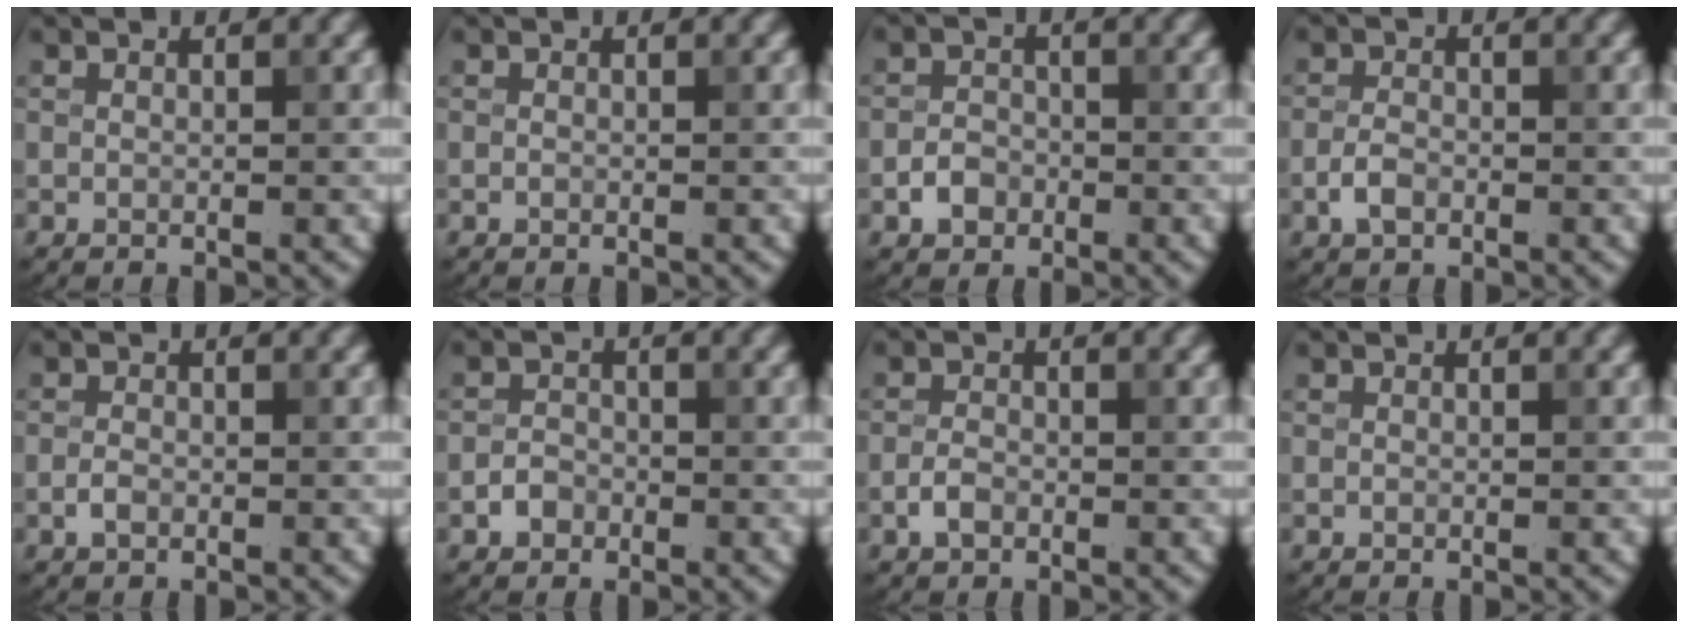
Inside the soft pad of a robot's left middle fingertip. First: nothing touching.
{"total": 0.0}
{"total": 2.1, "force": [-1.0, 1.7, 0.9], "torque": [-0.011, 0.002, -0.022]}
{"total": 2.0, "force": [-0.9, 1.2, 1.2], "torque": [-0.023, 0.002, -0.022]}
{"total": 1.1, "force": [-0.5, 0.7, 0.7], "torque": [-0.013, 0.001, -0.013]}
{"total": 1.7, "force": [-0.9, 1.3, 0.6], "torque": [-0.005, 0.003, -0.019]}
{"total": 1.6, "force": [-0.8, 1.0, 1.0], "torque": [-0.018, 0.002, -0.020]}
{"total": 0.0}